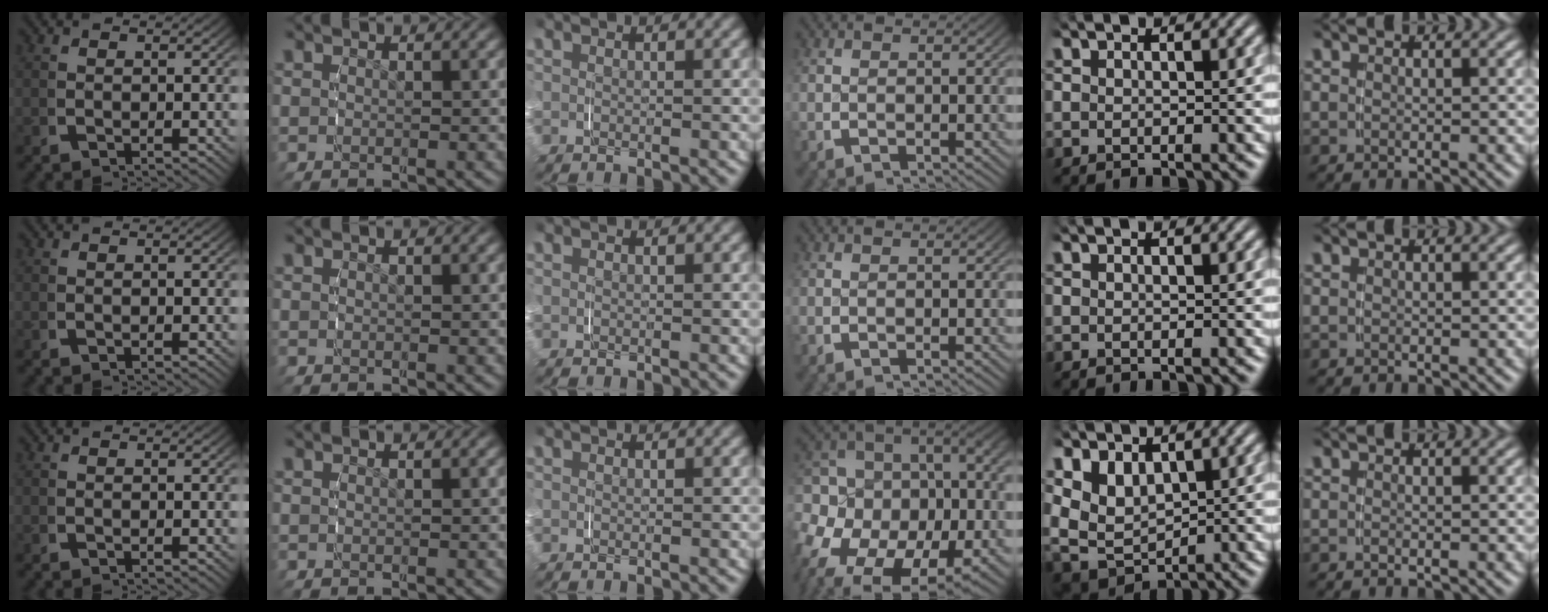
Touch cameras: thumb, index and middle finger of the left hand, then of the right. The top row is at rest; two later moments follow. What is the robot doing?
{"motion": "grasp_and_lifting", "object": "jacket"}